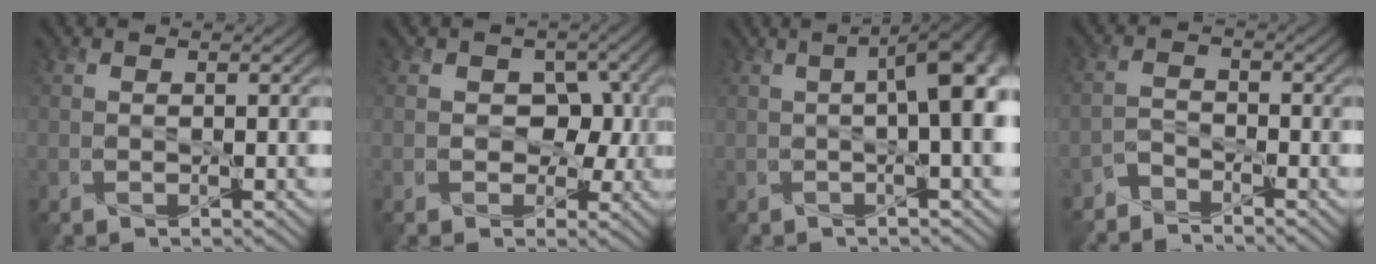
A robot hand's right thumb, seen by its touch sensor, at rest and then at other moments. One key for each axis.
{"total": 4.7, "fx": -0.2, "fy": 3.8, "fz": 2.8, "tx": -0.030, "ty": -0.001, "tz": -0.007}
{"total": 8.3, "fx": 0.6, "fy": 2.1, "fz": 8.1, "tx": -0.106, "ty": 0.012, "tz": 0.008}
{"total": 3.0, "fx": -2.9, "fy": 0.9, "fz": 0.4, "tx": -0.007, "ty": 0.000, "tz": -0.068}